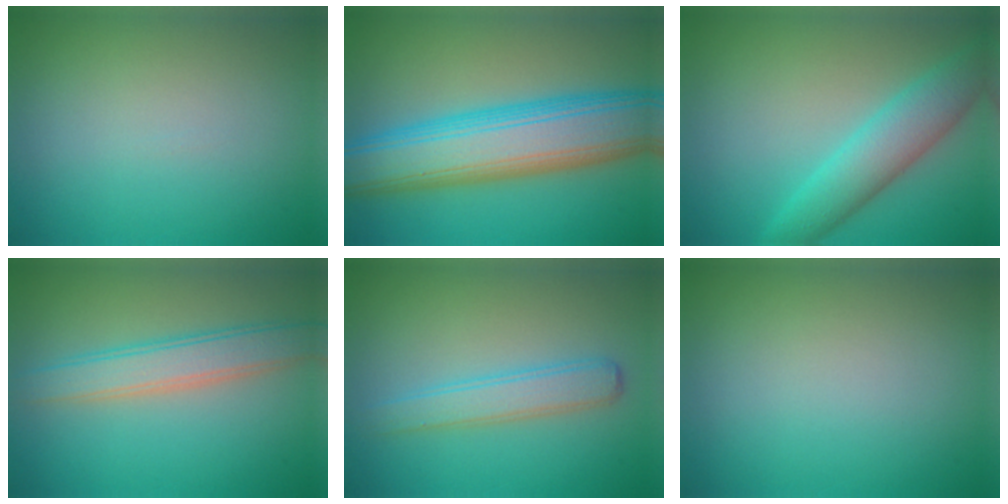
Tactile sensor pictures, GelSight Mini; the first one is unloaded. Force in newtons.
{"total": 10.8, "press": 10.8, "slide": 0.4}
{"total": 4.9, "press": 4.9, "slide": 0.2}
{"total": 4.2, "press": 4.2, "slide": 0.2}
{"total": 2.9, "press": 2.9, "slide": 0.1}
{"total": 0.0}